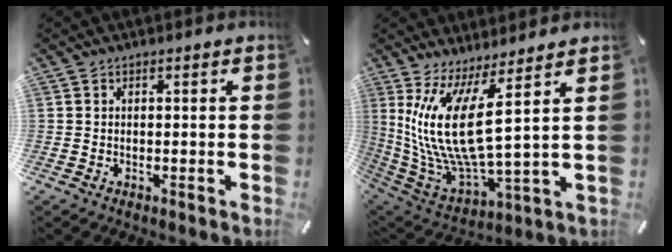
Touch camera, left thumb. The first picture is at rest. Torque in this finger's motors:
{"motor_torque": [2.39, 2.50, 1.46, -1.31, 0.53]}